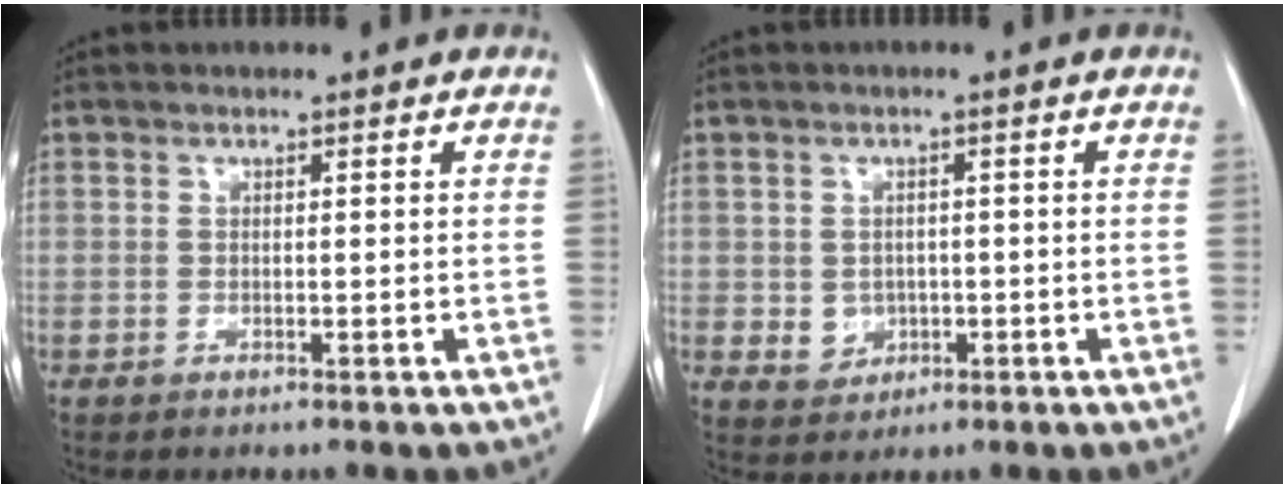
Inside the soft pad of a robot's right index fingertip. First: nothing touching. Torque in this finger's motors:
{"motor_torque": [-0.27, 0.07, -0.80, -0.20]}